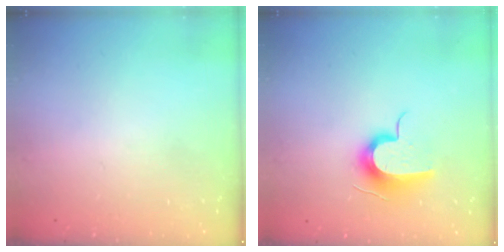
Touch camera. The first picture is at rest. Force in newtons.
{"total": 10.7, "press": 10.6, "slide": 1.0}